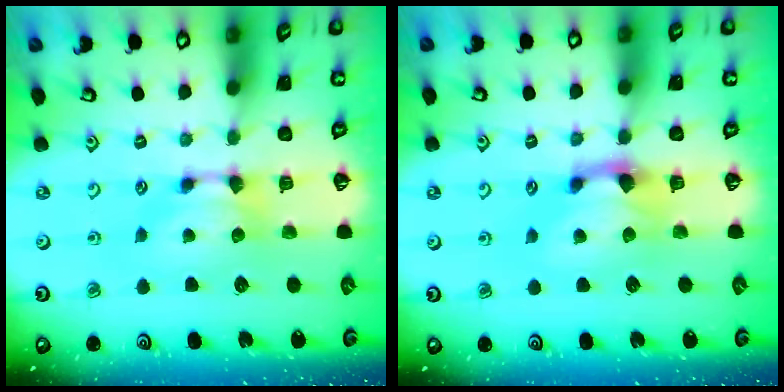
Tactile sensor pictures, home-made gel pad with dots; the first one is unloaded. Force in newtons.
{"total": 1.2, "press": 0.5, "slide": 1.1}